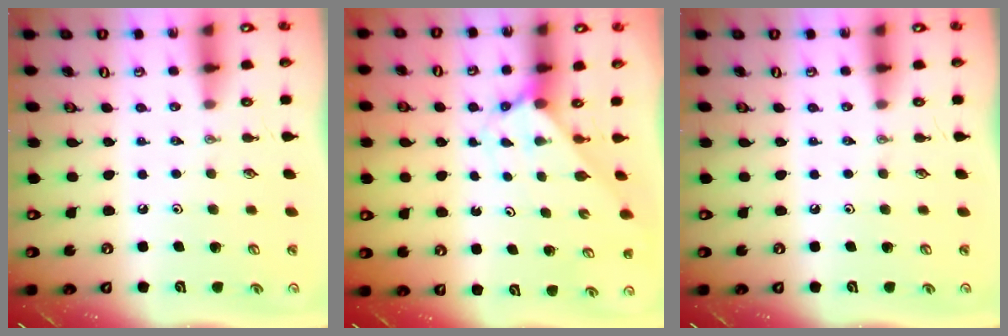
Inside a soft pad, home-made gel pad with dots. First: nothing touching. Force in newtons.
{"total": 2.6, "press": 2.6, "slide": 0.2}
{"total": 0.0}